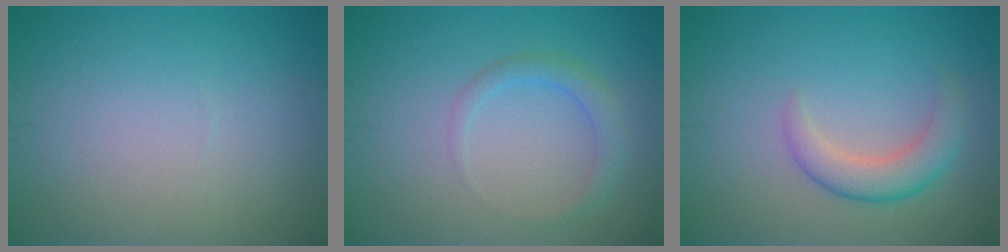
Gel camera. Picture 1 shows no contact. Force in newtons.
{"total": 1.9, "press": 1.9, "slide": 0.1}
{"total": 3.3, "press": 3.3, "slide": 0.2}